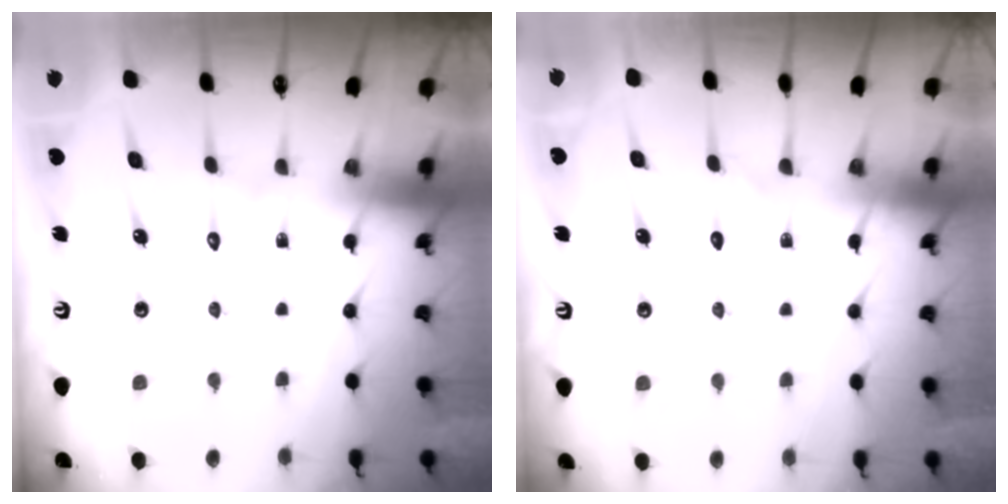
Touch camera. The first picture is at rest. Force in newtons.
{"total": 3.9, "press": 3.9, "slide": 0.5}